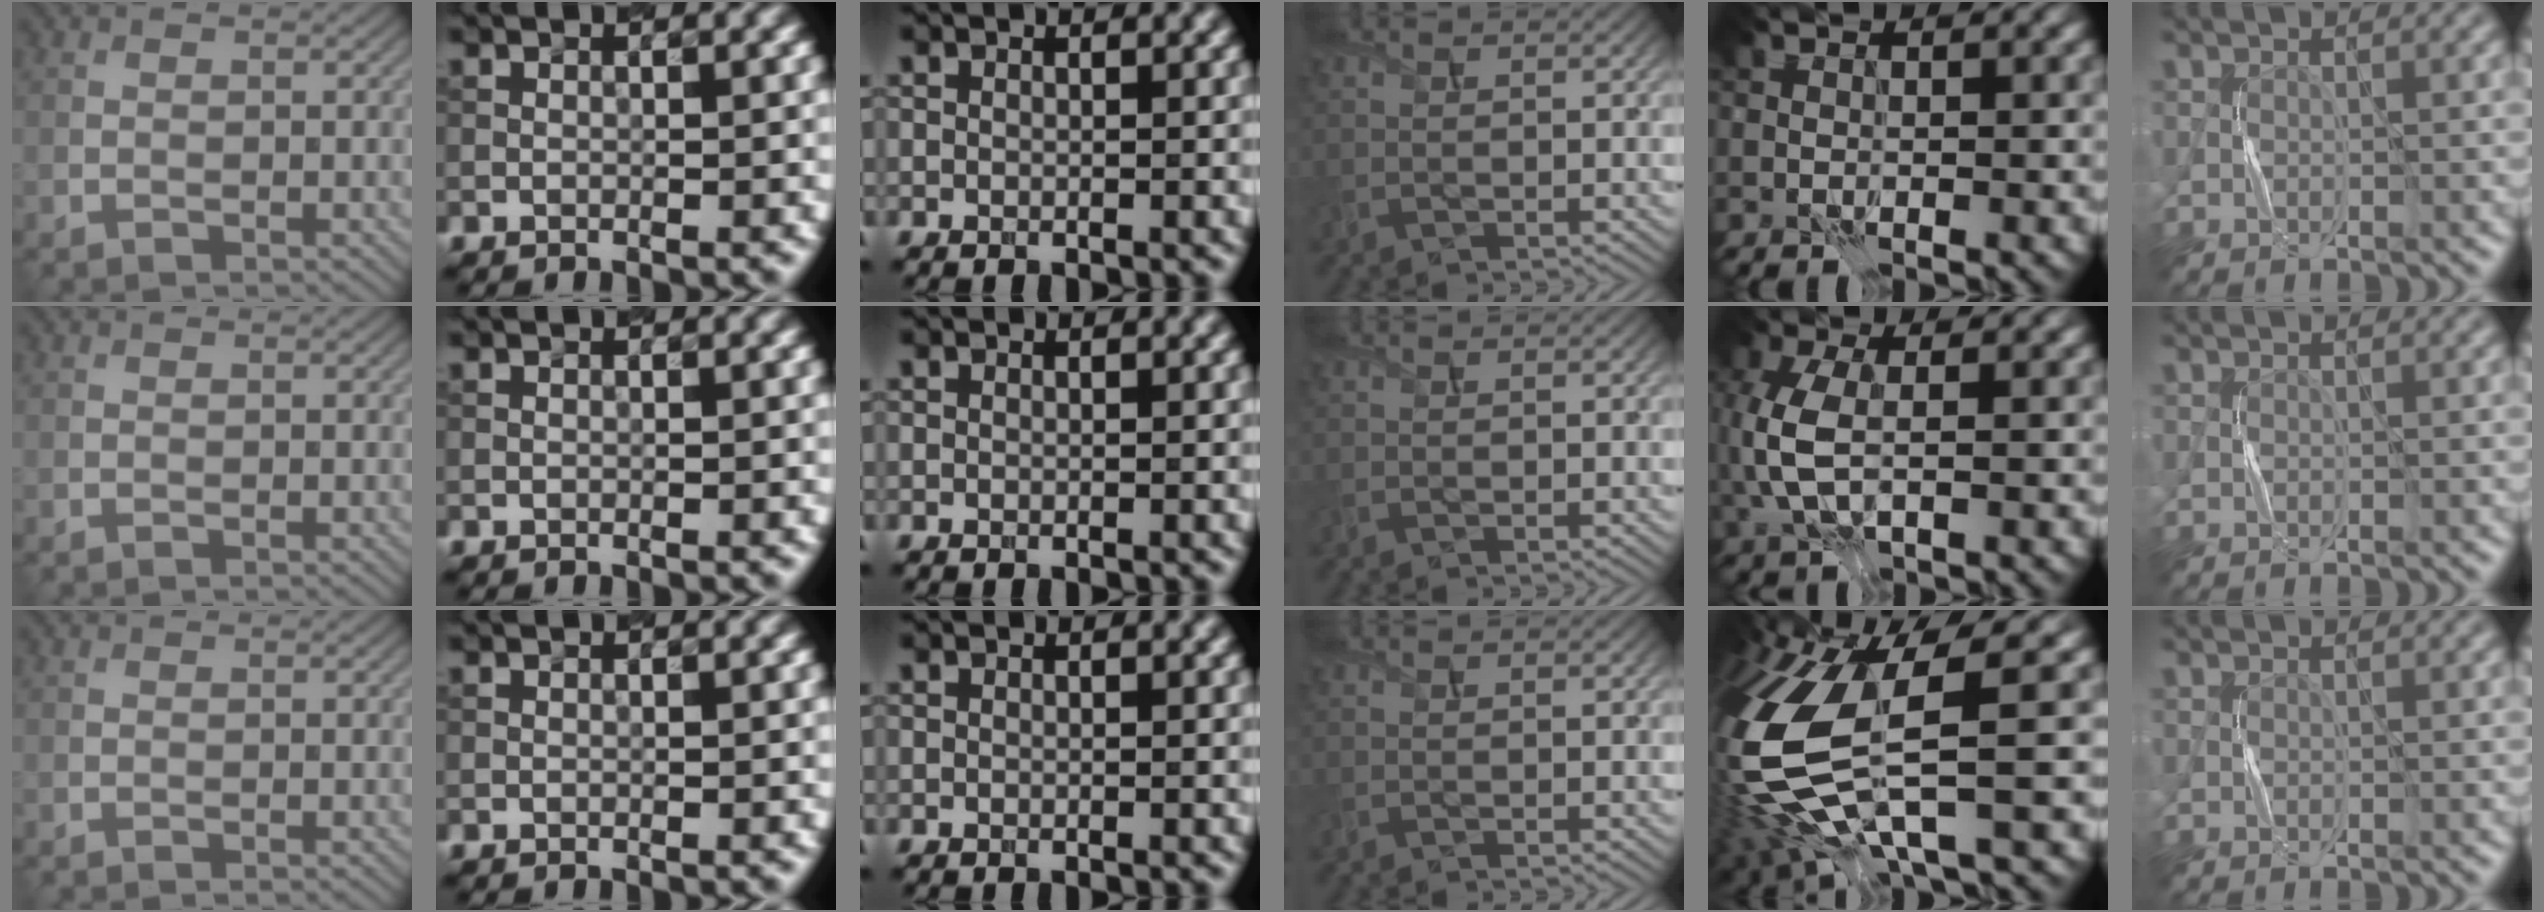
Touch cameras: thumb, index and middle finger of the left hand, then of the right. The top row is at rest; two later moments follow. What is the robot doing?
{"motion": "press", "object": "sticky note"}